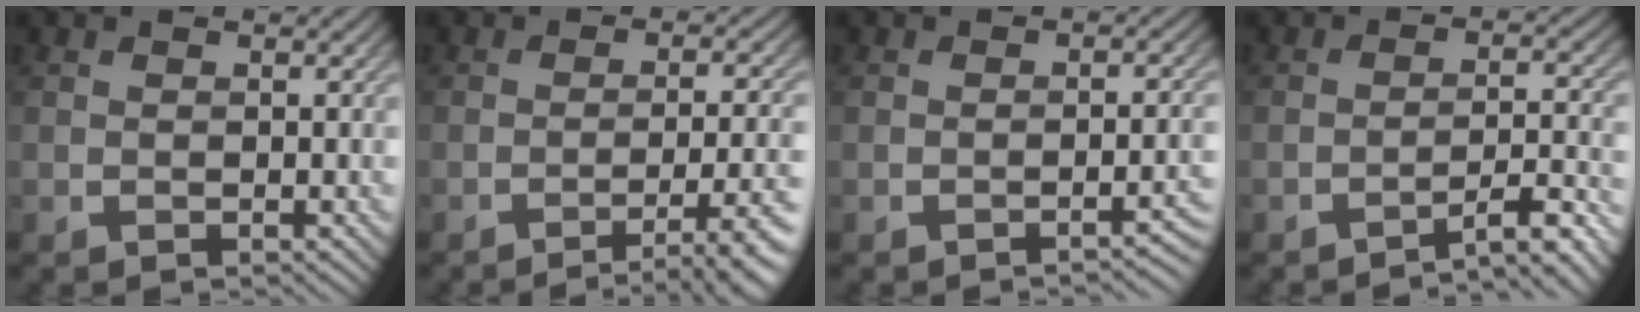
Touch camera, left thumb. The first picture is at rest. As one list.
[{"total": 7.9, "force": [-4.6, 1.8, 6.2], "torque": [-0.087, 0.007, -0.060]}, {"total": 2.9, "force": [-1.8, 0.5, 2.2], "torque": [-0.022, 0.010, -0.032]}, {"total": 5.3, "force": [-4.1, 0.7, 3.3], "torque": [-0.040, 0.018, -0.069]}]